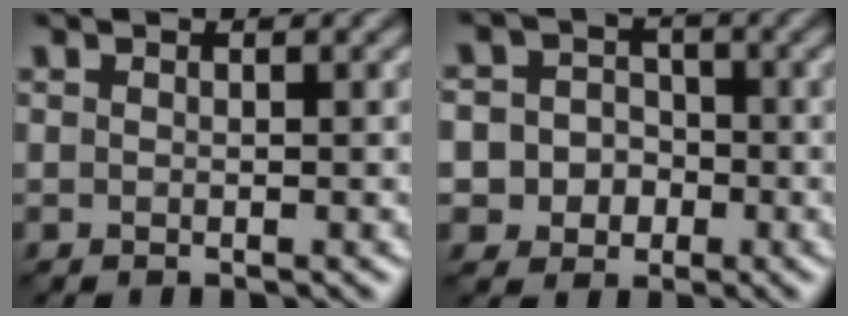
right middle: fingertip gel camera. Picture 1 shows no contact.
{"total": 6.0, "force": [-1.4, 5.6, 1.6], "torque": [-0.017, 0.016, -0.056]}